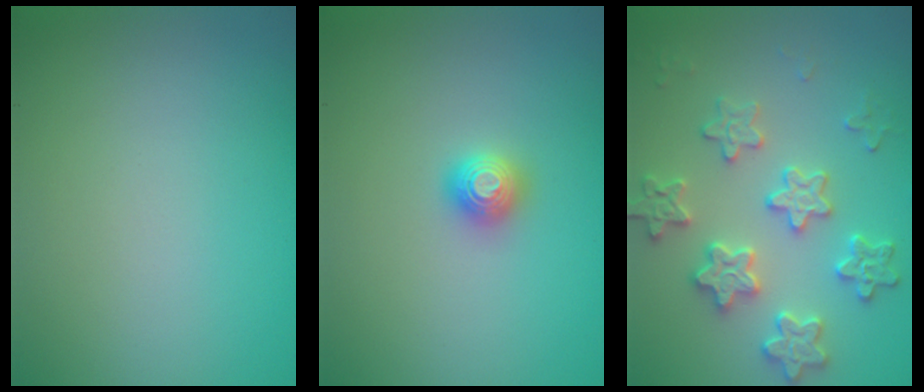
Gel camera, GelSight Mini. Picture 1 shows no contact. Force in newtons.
{"total": 1.3, "press": 1.3, "slide": 0.2}
{"total": 3.8, "press": 3.8, "slide": 0.3}